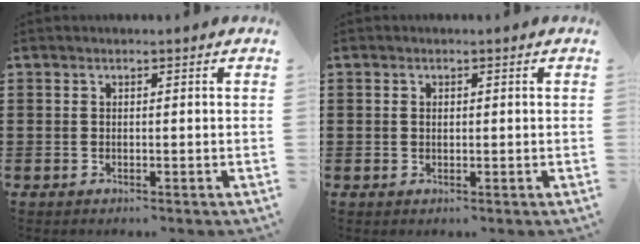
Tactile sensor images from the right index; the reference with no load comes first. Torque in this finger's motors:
{"motor_torque": [-0.37, 1.73, -0.17, -0.06]}